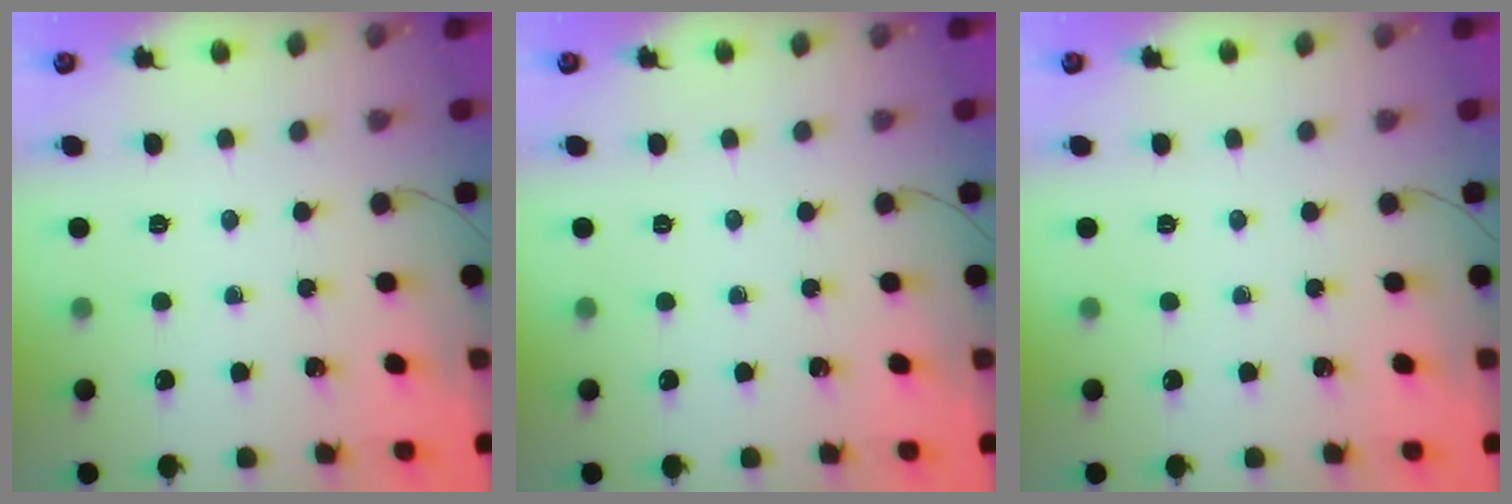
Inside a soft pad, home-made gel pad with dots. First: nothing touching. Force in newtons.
{"total": 0.0}
{"total": 0.0}